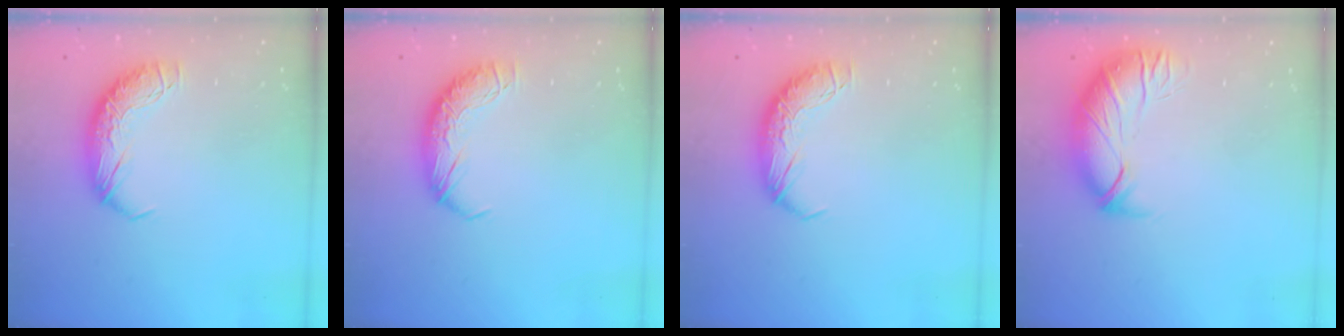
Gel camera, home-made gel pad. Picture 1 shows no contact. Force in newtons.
{"total": 0.0}
{"total": 0.0}
{"total": 2.7, "press": 1.2, "slide": 2.5}